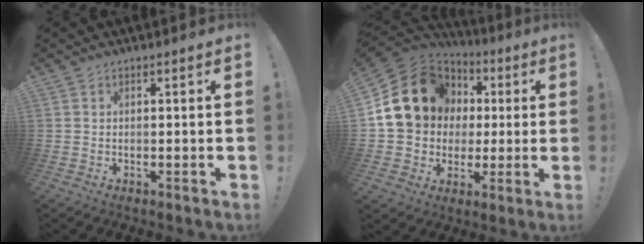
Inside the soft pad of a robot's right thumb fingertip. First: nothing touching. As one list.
[{"total": 19.5, "force": [5.2, 16.0, 9.7], "torque": [-0.168, -0.011, 0.126]}]